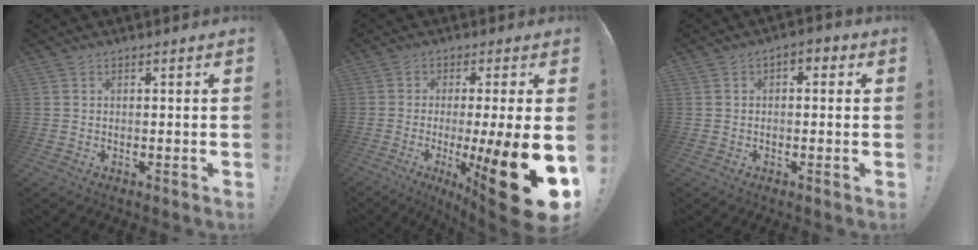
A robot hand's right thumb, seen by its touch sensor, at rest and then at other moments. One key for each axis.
{"total": 22.3, "fx": -5.8, "fy": 3.7, "fz": 21.2, "tx": -0.284, "ty": 0.003, "tz": -0.074}
{"total": 2.7, "fx": -0.5, "fy": 1.8, "fz": 1.9, "tx": -0.020, "ty": 0.006, "tz": -0.013}